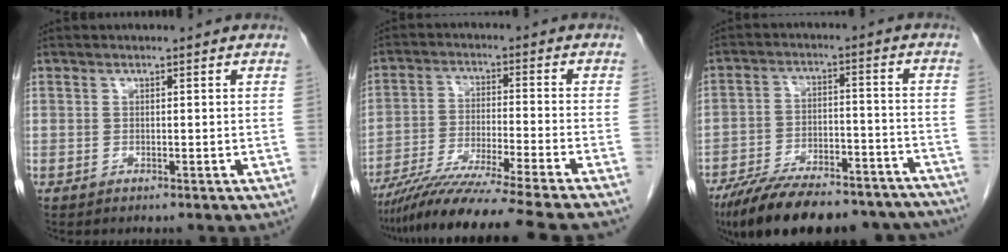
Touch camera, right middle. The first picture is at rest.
{"total": 18.6, "force": [-16.0, -2.2, 9.2], "torque": [-0.142, -0.047, -0.259]}
{"total": 25.2, "force": [-21.3, 7.5, 11.2], "torque": [-0.156, -0.002, -0.302]}